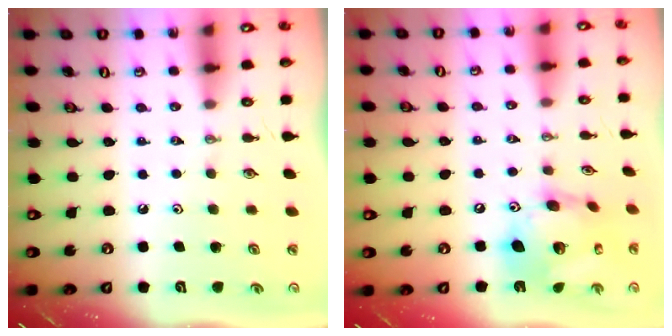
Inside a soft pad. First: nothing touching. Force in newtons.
{"total": 17.2, "press": 17.1, "slide": 1.9}